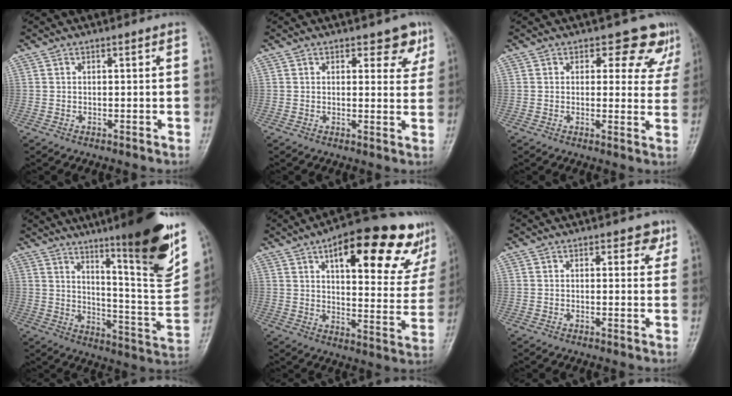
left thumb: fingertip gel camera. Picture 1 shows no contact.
{"total": 4.7, "force": [2.9, 2.6, 2.6], "torque": [0.001, -0.013, 0.031]}
{"total": 8.1, "force": [6.0, 4.7, 3.0], "torque": [0.011, -0.030, 0.051]}
{"total": 22.1, "force": [13.2, 2.8, 17.5], "torque": [-0.217, -0.071, 0.202]}
{"total": 26.0, "force": [14.3, 9.6, 19.5], "torque": [-0.222, -0.026, 0.196]}
{"total": 3.2, "force": [1.8, 2.0, 1.8], "torque": [0.004, -0.006, 0.017]}